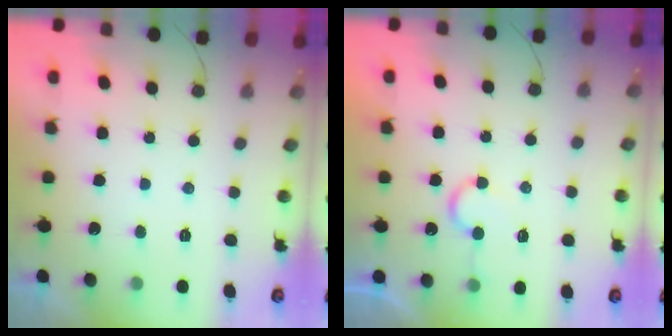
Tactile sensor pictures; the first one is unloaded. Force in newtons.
{"total": 6.1, "press": 6.1, "slide": 0.6}